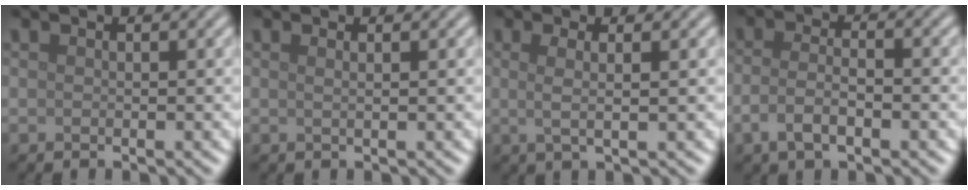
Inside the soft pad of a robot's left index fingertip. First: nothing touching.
{"total": 1.5, "force": [0.7, 0.6, 1.1], "torque": [-0.005, -0.001, -0.004]}
{"total": 2.5, "force": [0.4, 0.8, 2.4], "torque": [-0.042, -0.001, 0.003]}
{"total": 3.5, "force": [-1.4, 1.3, 2.9], "torque": [-0.059, 0.000, -0.031]}